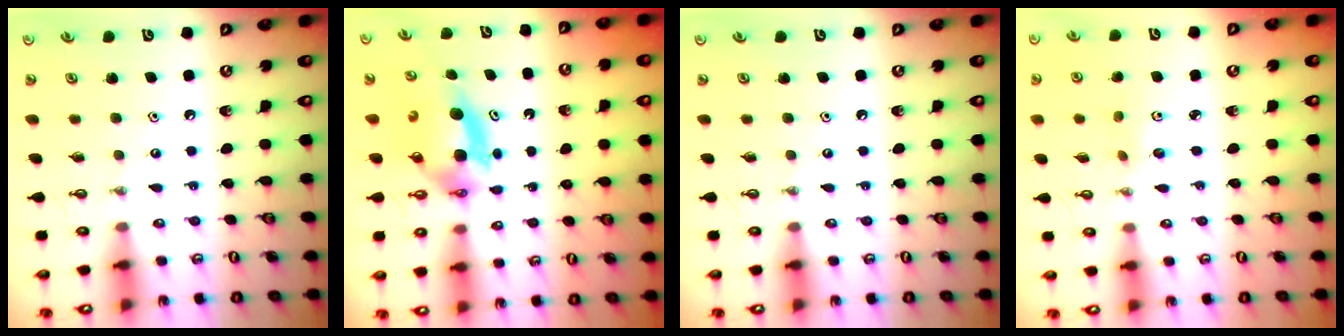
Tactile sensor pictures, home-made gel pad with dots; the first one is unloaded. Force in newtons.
{"total": 6.6, "press": 5.6, "slide": 3.5}
{"total": 0.0}
{"total": 6.2, "press": 5.5, "slide": 2.9}